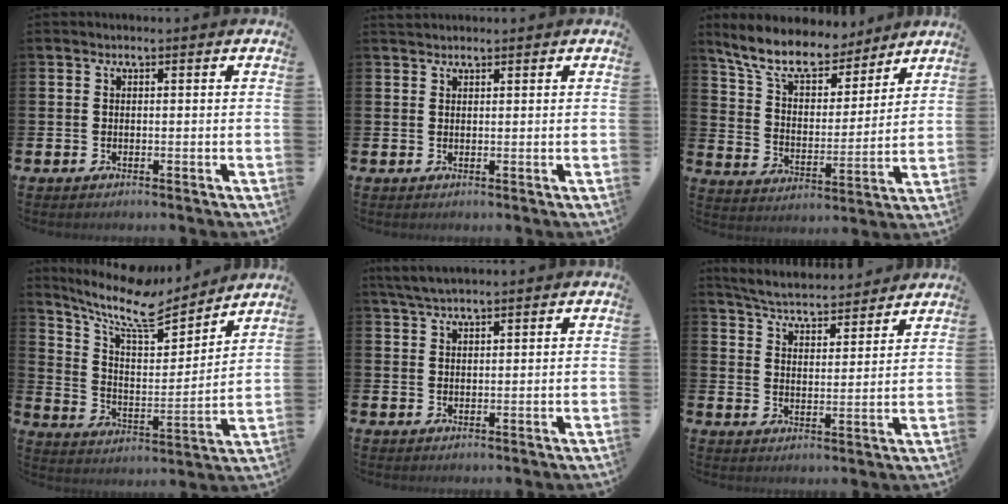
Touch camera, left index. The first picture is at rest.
{"total": 1.5, "force": [1.4, 0.4, 0.1], "torque": [0.006, 0.000, 0.024]}
{"total": 10.3, "force": [8.9, 3.5, 3.7], "torque": [-0.109, -0.052, 0.159]}
{"total": 11.0, "force": [9.1, 3.3, 5.4], "torque": [-0.132, -0.058, 0.153]}
{"total": 3.5, "force": [3.1, 0.7, 1.5], "torque": [-0.034, -0.002, 0.057]}
{"total": 5.5, "force": [5.4, 0.7, 0.7], "torque": [-0.039, -0.039, 0.094]}